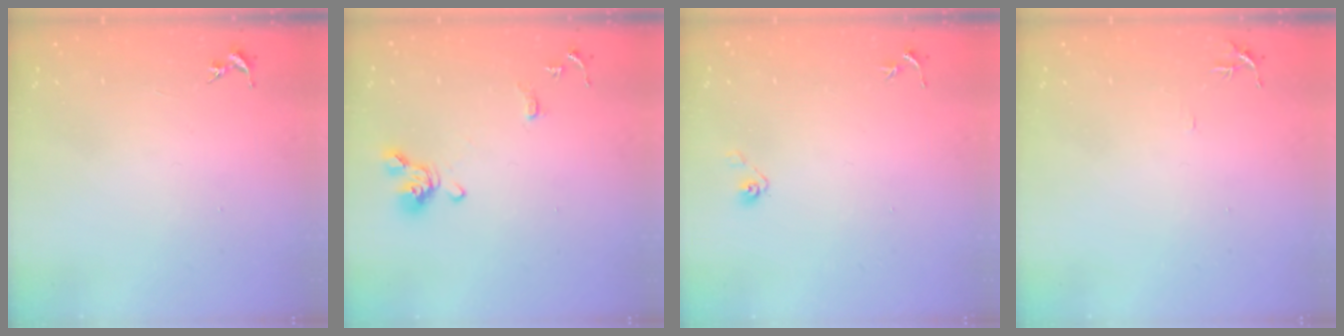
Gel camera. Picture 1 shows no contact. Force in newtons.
{"total": 11.3, "press": 11.2, "slide": 1.3}
{"total": 3.9, "press": 3.3, "slide": 2.0}
{"total": 4.7, "press": 4.7, "slide": 0.5}